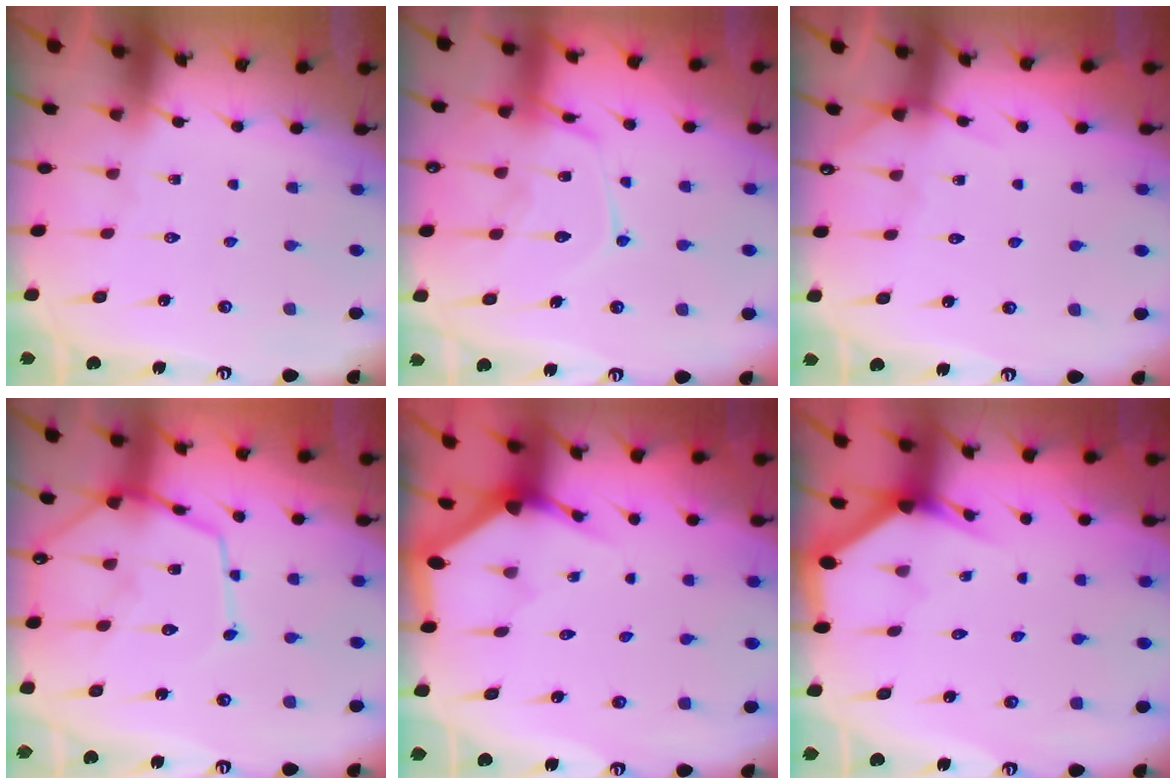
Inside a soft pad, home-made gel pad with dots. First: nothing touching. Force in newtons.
{"total": 15.5, "press": 15.5, "slide": 1.2}
{"total": 4.6, "press": 4.6, "slide": 0.5}
{"total": 12.6, "press": 12.6, "slide": 1.2}
{"total": 3.5, "press": 3.5, "slide": 0.1}
{"total": 2.9, "press": 2.9, "slide": 0.1}